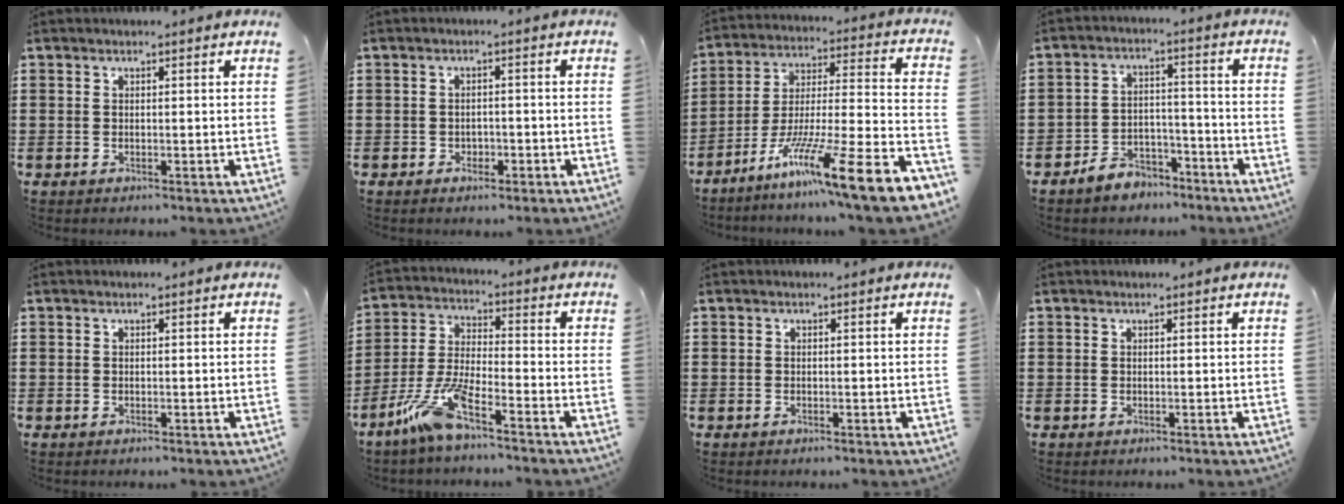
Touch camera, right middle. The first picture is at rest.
{"total": 1.4, "force": [-1.0, 0.9, 0.5], "torque": [-0.014, -0.001, -0.021]}
{"total": 14.2, "force": [-9.7, 0.1, 10.4], "torque": [-0.166, 0.006, -0.177]}
{"total": 4.9, "force": [-4.6, 1.8, 0.4], "torque": [-0.011, 0.013, -0.092]}
{"total": 0.0}
{"total": 9.4, "force": [-6.4, 1.1, 6.8], "torque": [-0.168, -0.014, -0.130]}
{"total": 0.0}
{"total": 0.0}